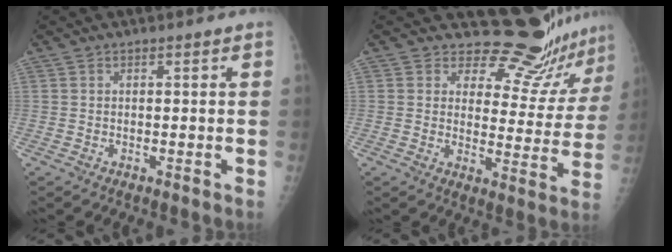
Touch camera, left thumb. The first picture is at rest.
{"total": 13.4, "force": [12.9, 2.9, 1.7], "torque": [0.014, -0.127, 0.153]}